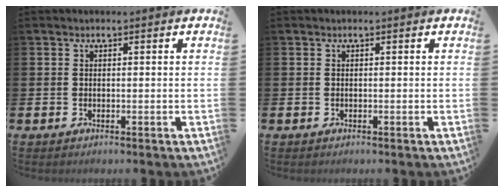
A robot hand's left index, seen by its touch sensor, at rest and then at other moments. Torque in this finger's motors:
{"motor_torque": [-0.09, 0.07, 0.02, -0.01]}